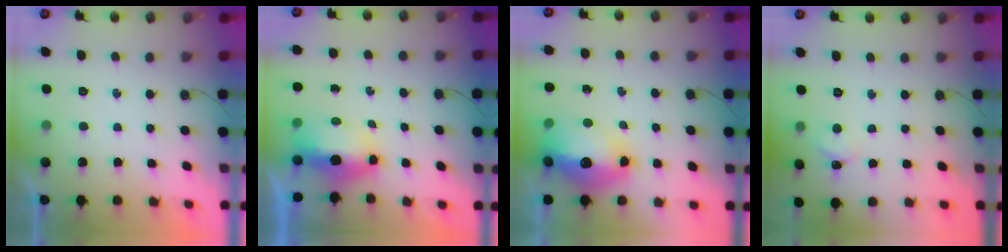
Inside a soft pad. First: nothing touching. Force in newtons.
{"total": 6.8, "press": 6.7, "slide": 1.0}
{"total": 16.6, "press": 16.5, "slide": 1.5}
{"total": 2.3, "press": 2.3, "slide": 0.4}